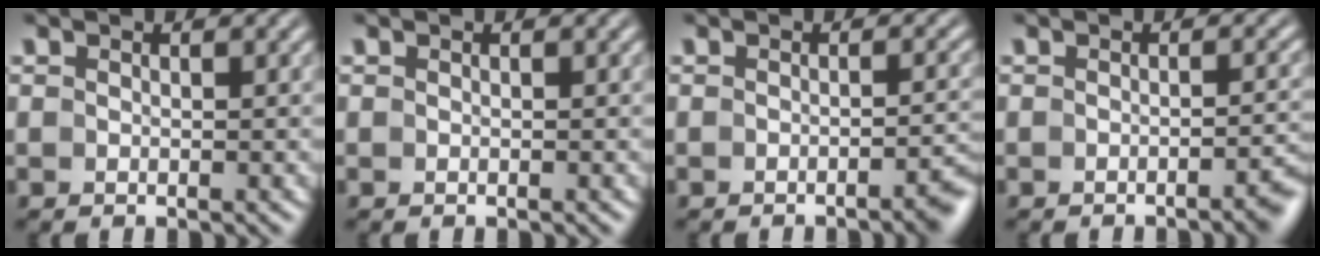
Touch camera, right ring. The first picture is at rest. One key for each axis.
{"total": 0.0}
{"total": 2.4, "fx": -1.9, "fy": 0.1, "fz": 1.6, "tx": -0.017, "ty": 0.006, "tz": -0.033}
{"total": 2.4, "fx": -1.9, "fy": 0.0, "fz": 1.6, "tx": -0.017, "ty": 0.006, "tz": -0.033}